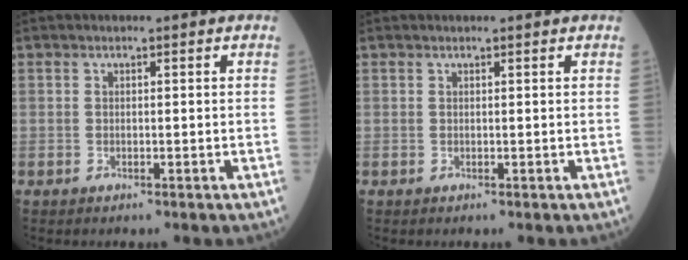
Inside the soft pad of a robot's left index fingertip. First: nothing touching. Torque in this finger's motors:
{"motor_torque": [0.19, -0.10, 0.03, 0.00]}